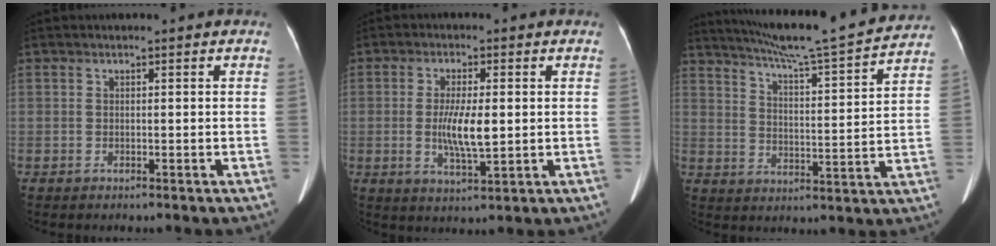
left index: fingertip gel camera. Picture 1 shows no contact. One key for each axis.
{"total": 6.3, "fx": -0.1, "fy": 1.2, "fz": 6.2, "tx": -0.121, "ty": -0.011, "tz": 0.001}
{"total": 19.1, "fx": 17.3, "fy": -0.6, "fz": 8.0, "tx": -0.137, "ty": -0.017, "tz": 0.242}